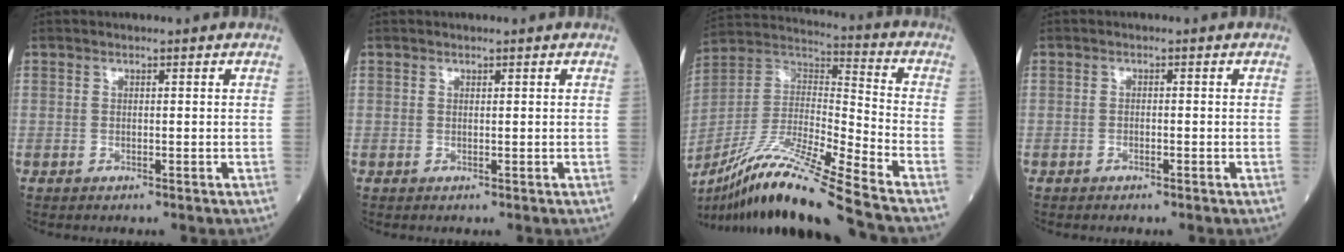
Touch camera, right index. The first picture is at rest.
{"total": 0.0}
{"total": 20.9, "force": [-16.3, -0.8, 13.1], "torque": [-0.287, -0.028, -0.305]}
{"total": 0.6, "force": [-0.4, 0.2, 0.4], "torque": [-0.009, 0.001, -0.007]}